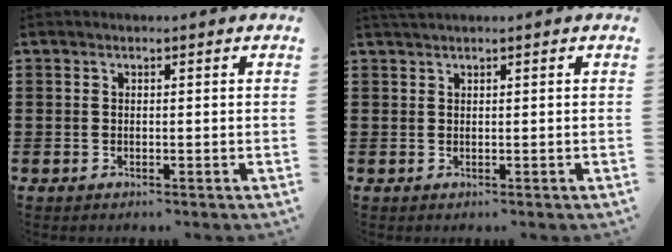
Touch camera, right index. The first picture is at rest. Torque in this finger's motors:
{"motor_torque": [0.00, -0.06, 0.03, 0.02]}